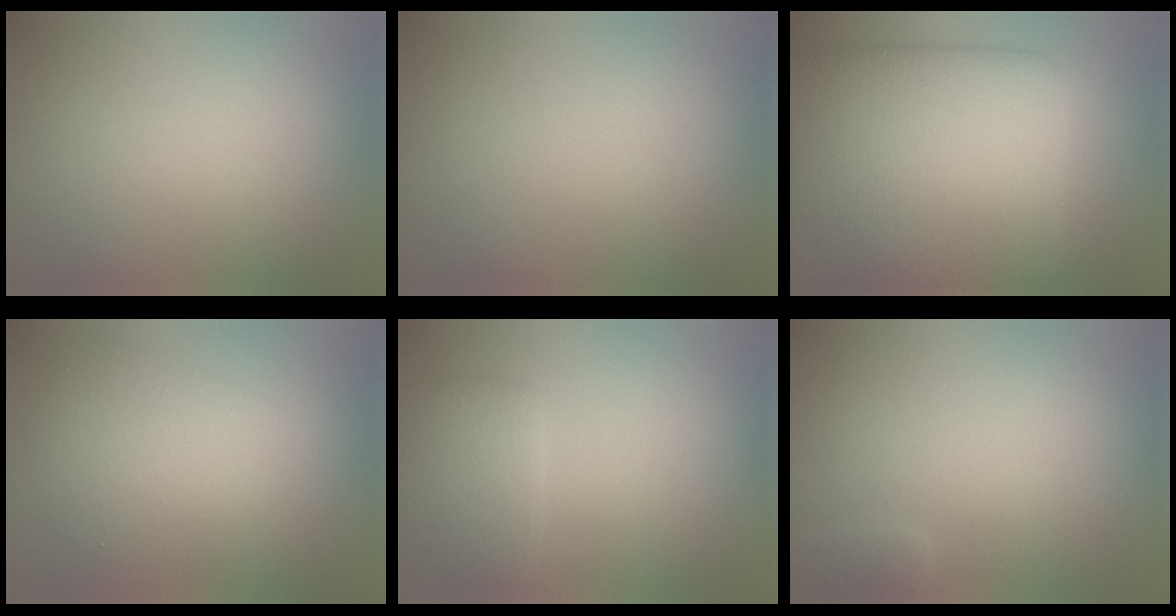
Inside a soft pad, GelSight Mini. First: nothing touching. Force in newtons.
{"total": 0.0}
{"total": 15.7, "press": 15.7, "slide": 0.3}
{"total": 4.7, "press": 4.7, "slide": 0.1}
{"total": 3.4, "press": 3.4, "slide": 0.4}
{"total": 1.2, "press": 1.2, "slide": 0.1}